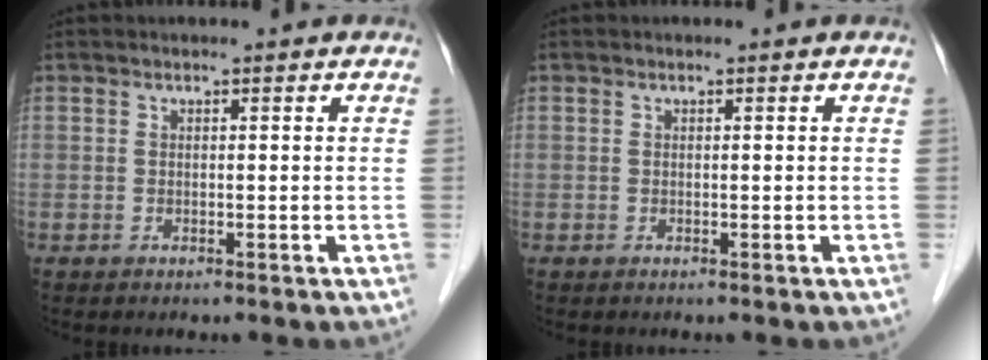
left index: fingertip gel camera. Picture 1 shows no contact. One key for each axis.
{"total": 0.0}